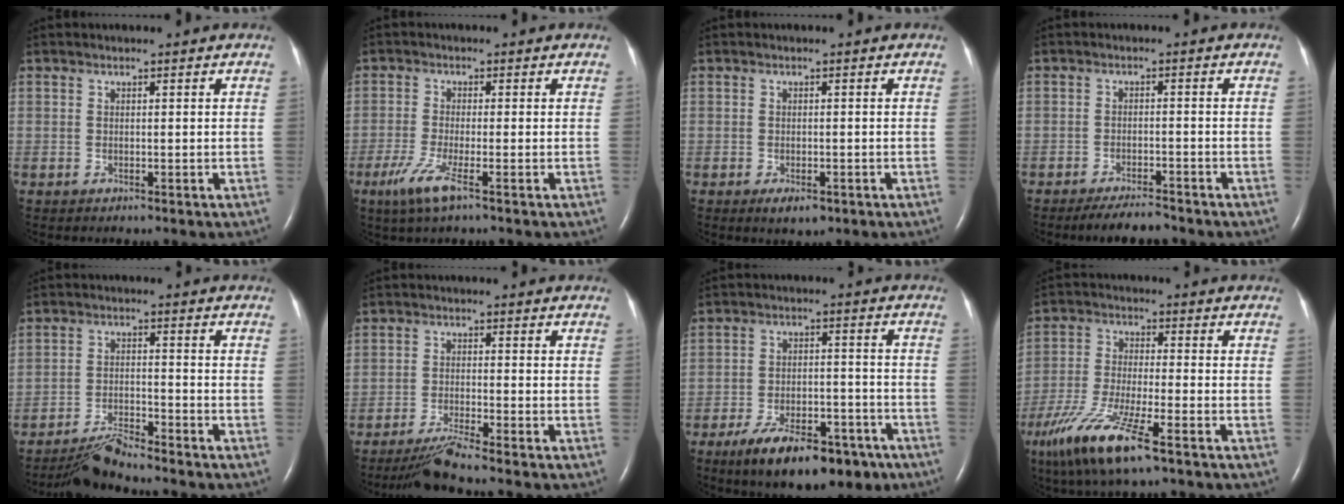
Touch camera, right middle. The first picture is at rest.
{"total": 4.9, "force": [-2.7, 0.2, 4.1], "torque": [-0.094, -0.017, -0.056]}
{"total": 2.5, "force": [-1.4, 1.1, 1.8], "torque": [-0.030, -0.002, -0.015]}
{"total": 4.3, "force": [-4.0, 0.5, 1.6], "torque": [-0.031, -0.013, -0.068]}
{"total": 5.5, "force": [-5.3, -0.4, 1.4], "torque": [-0.029, -0.018, -0.096]}
{"total": 4.7, "force": [-4.0, -1.7, 1.8], "torque": [-0.043, -0.025, -0.080]}
{"total": 14.1, "force": [-9.4, 5.7, 8.8], "torque": [-0.130, 0.000, -0.143]}
{"total": 12.3, "force": [-7.3, 1.4, 9.7], "torque": [-0.202, -0.033, -0.134]}